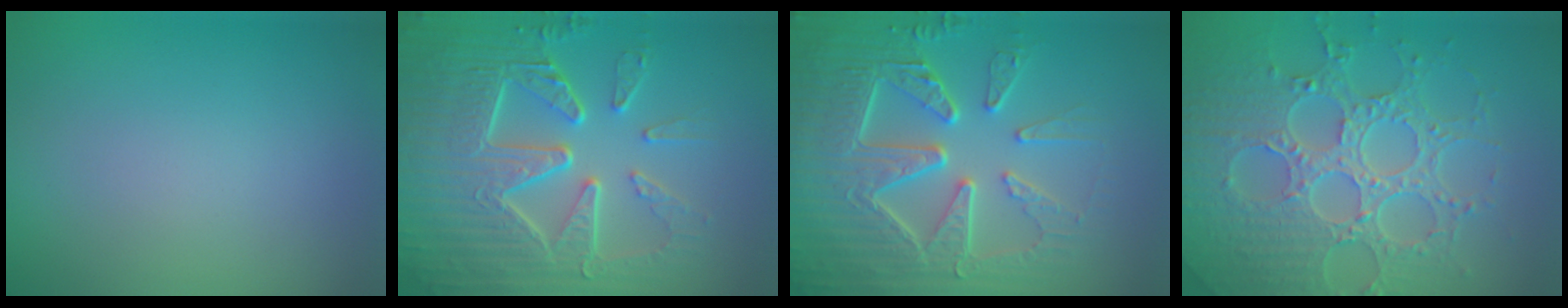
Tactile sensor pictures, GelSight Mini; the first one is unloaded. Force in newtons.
{"total": 9.6, "press": 6.5, "slide": 7.1}
{"total": 9.0, "press": 6.6, "slide": 6.1}
{"total": 8.1, "press": 6.0, "slide": 5.4}